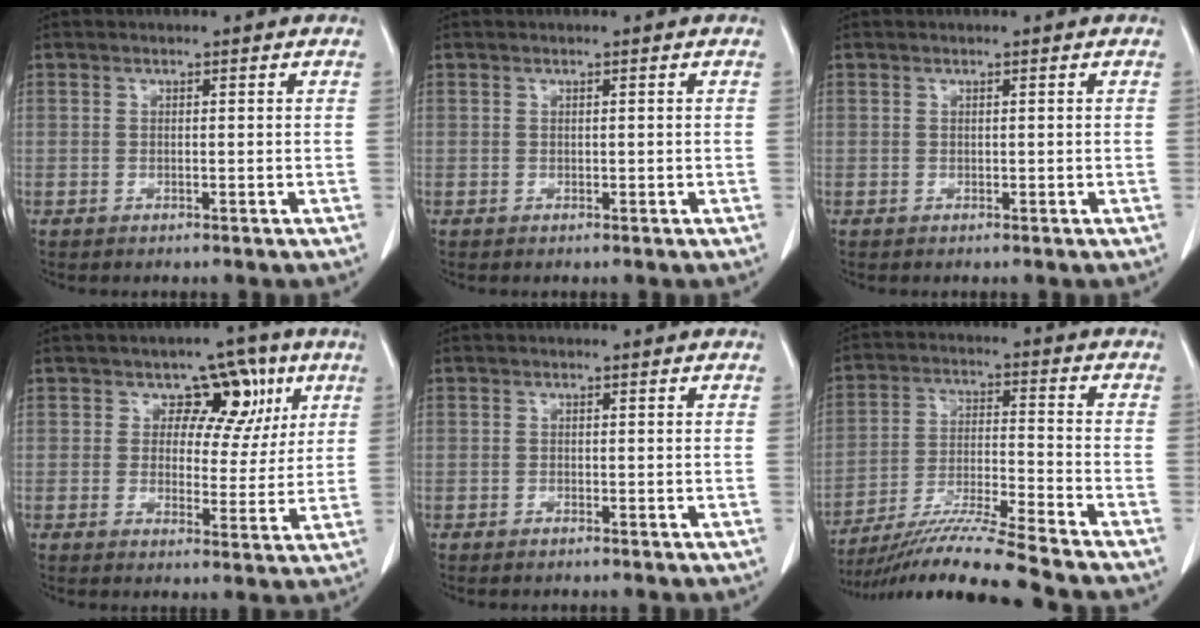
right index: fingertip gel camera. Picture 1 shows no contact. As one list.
[{"total": 0.0}, {"total": 0.0}, {"total": 7.3, "force": [3.0, 5.5, 3.8], "torque": [-0.019, 0.014, 0.037]}, {"total": 0.7, "force": [-0.7, 0.1, 0.3], "torque": [-0.010, -0.001, -0.010]}, {"total": 14.4, "force": [-12.6, -2.0, 6.6], "torque": [-0.110, -0.017, -0.218]}]